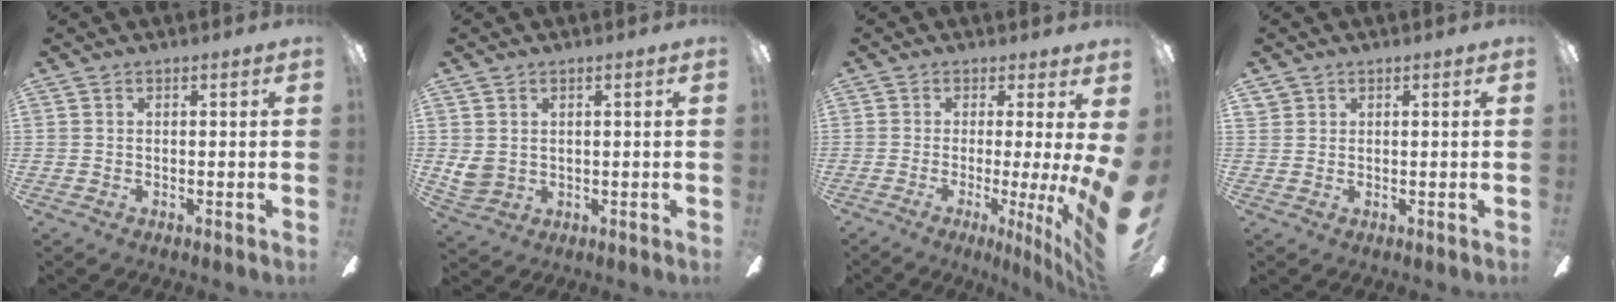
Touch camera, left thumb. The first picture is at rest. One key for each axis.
{"total": 4.1, "fx": 1.7, "fy": 3.1, "fz": 2.2, "tx": -0.051, "ty": -0.002, "tz": 0.034}
{"total": 7.9, "fx": -0.4, "fy": 0.0, "fz": 7.9, "tx": -0.117, "ty": -0.029, "tz": -0.002}
{"total": 1.1, "fx": 0.9, "fy": 0.5, "fz": 0.1, "tx": -0.004, "ty": -0.001, "tz": 0.019}